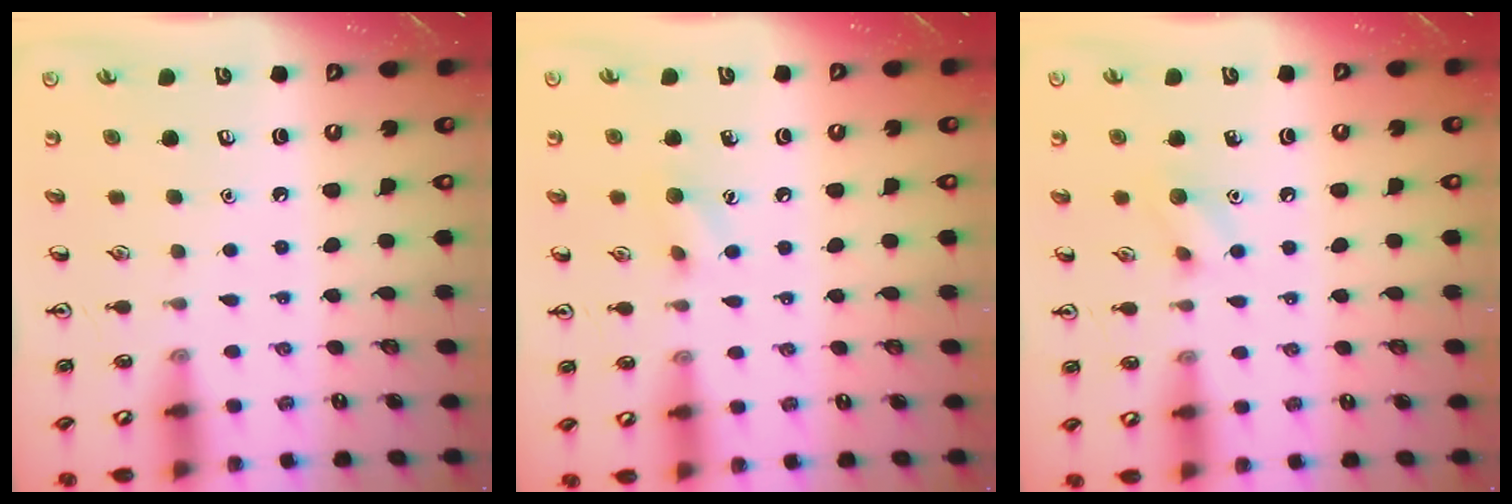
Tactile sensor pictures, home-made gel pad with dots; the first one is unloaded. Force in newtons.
{"total": 6.2, "press": 6.0, "slide": 1.5}
{"total": 6.1, "press": 6.0, "slide": 1.1}